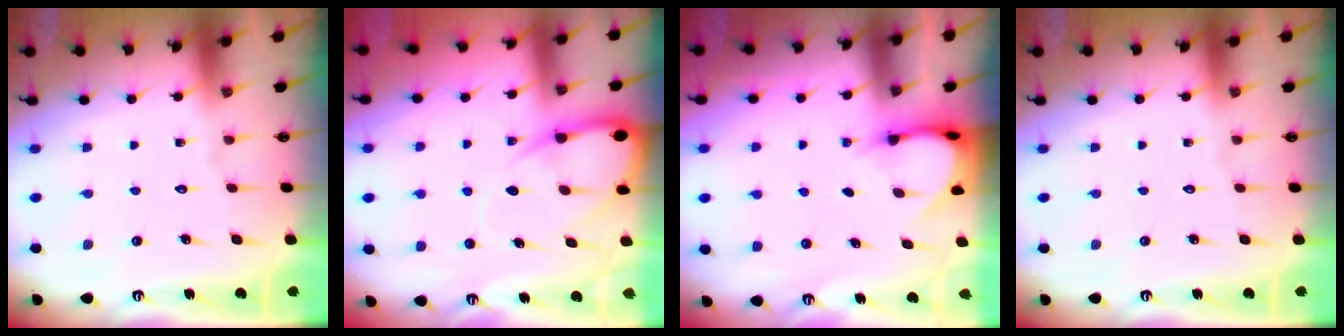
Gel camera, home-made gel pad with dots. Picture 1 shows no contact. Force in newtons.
{"total": 9.3, "press": 9.3, "slide": 1.1}
{"total": 4.0, "press": 4.0, "slide": 0.3}
{"total": 0.0}